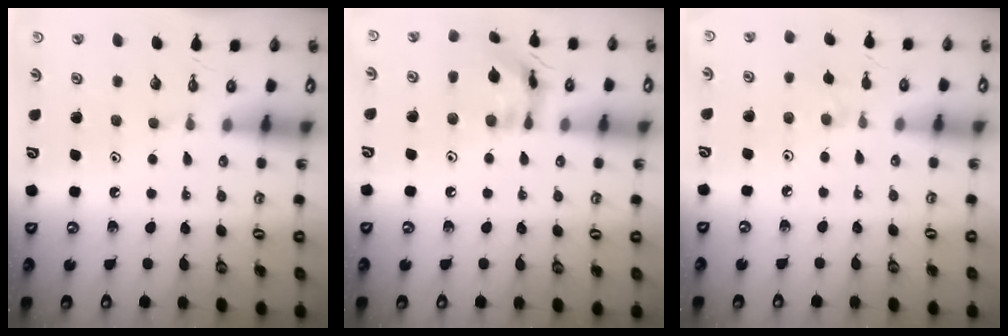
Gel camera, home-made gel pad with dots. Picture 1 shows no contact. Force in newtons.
{"total": 14.0, "press": 13.9, "slide": 1.3}
{"total": 2.7, "press": 2.6, "slide": 0.5}